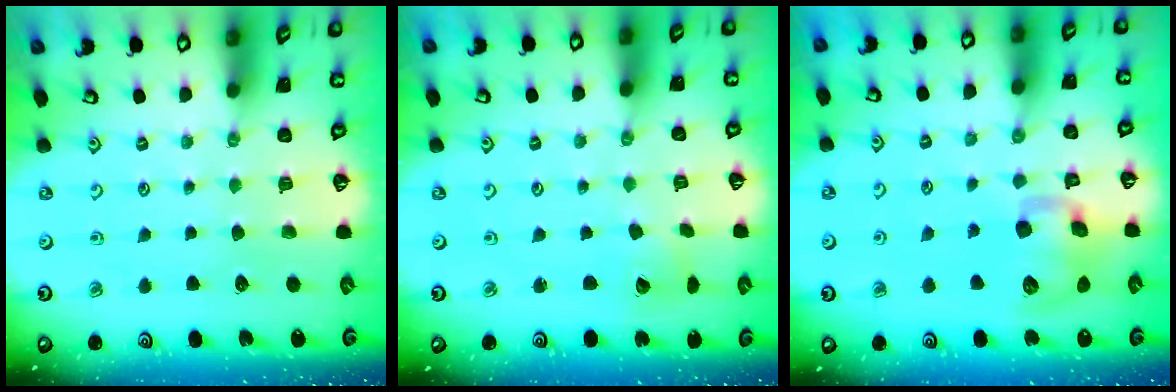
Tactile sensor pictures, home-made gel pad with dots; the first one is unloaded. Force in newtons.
{"total": 3.5, "press": 3.4, "slide": 0.5}
{"total": 11.5, "press": 11.4, "slide": 2.1}